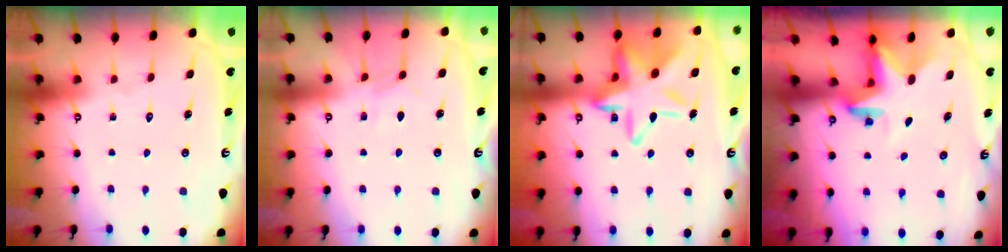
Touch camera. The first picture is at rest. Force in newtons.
{"total": 3.8, "press": 3.8, "slide": 0.2}
{"total": 19.7, "press": 19.6, "slide": 1.4}
{"total": 3.0, "press": 3.0, "slide": 0.3}